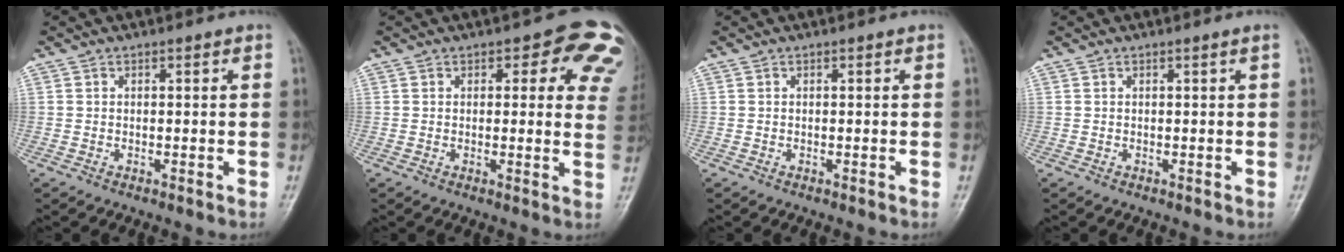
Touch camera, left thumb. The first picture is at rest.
{"total": 9.9, "force": [5.3, 5.2, 6.5], "torque": [-0.019, -0.020, 0.041]}
{"total": 0.0}
{"total": 0.0}